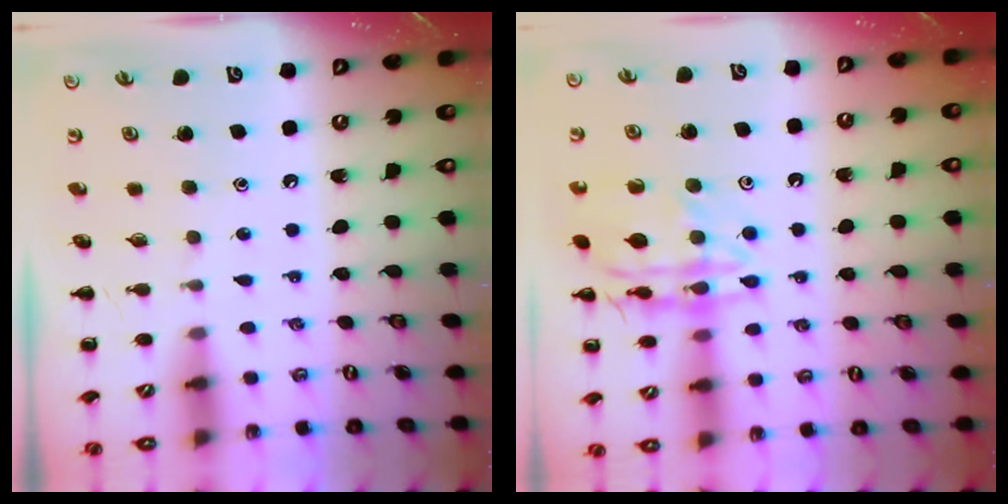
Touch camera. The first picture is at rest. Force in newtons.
{"total": 15.6, "press": 15.5, "slide": 1.3}